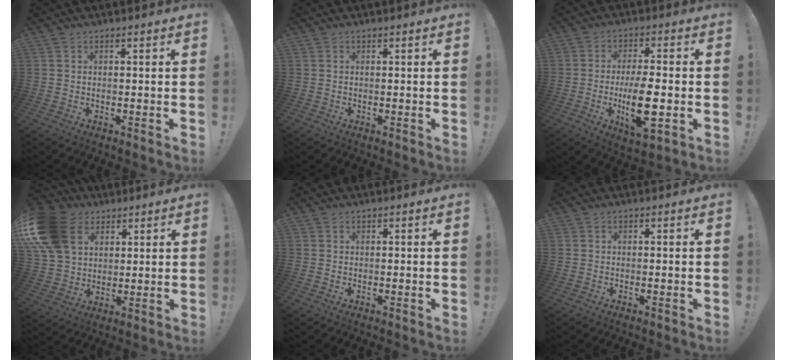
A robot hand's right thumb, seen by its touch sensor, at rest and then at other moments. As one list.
[{"total": 0.0}, {"total": 12.7, "force": [-3.0, 5.0, 11.3], "torque": [-0.202, 0.004, -0.052]}, {"total": 18.5, "force": [7.0, 13.8, 10.1], "torque": [-0.196, -0.019, 0.136]}, {"total": 0.0}, {"total": 0.0}]